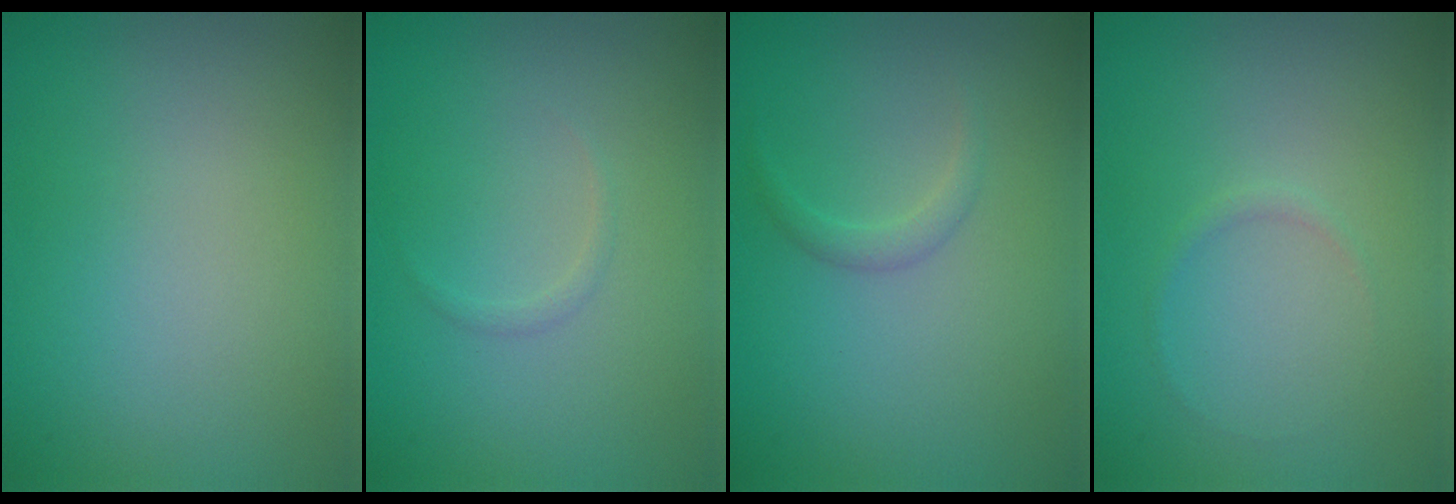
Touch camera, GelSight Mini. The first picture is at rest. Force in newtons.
{"total": 0.6, "press": 0.6, "slide": 0.1}
{"total": 1.0, "press": 1.0, "slide": 0.1}
{"total": 0.6, "press": 0.6, "slide": 0.1}